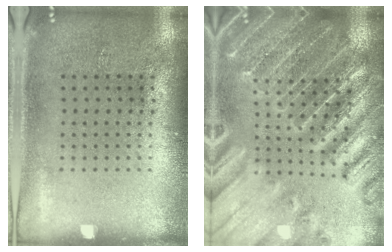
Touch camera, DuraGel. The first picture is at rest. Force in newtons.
{"total": 3.7, "press": 3.6, "slide": 0.9}